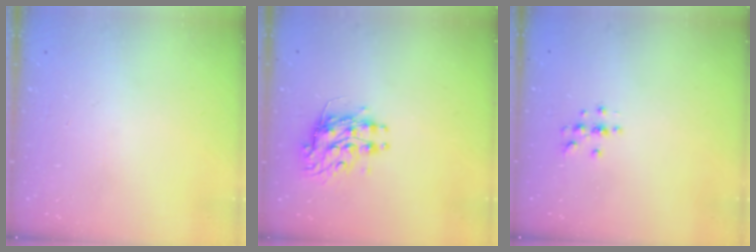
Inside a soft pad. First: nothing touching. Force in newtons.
{"total": 9.2, "press": 9.2, "slide": 0.1}
{"total": 3.3, "press": 3.3, "slide": 0.4}